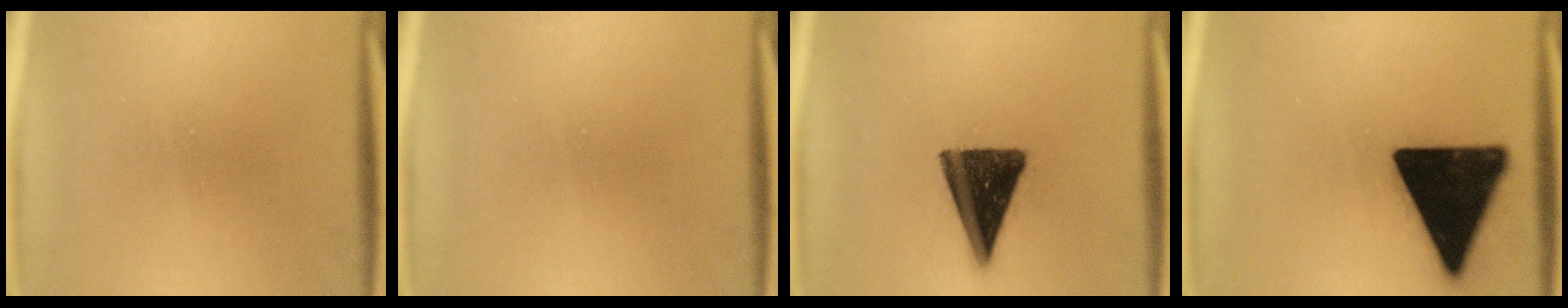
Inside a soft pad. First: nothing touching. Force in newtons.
{"total": 0.0}
{"total": 14.2}
{"total": 19.0}